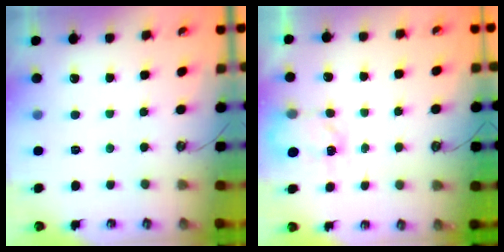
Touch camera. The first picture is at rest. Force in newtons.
{"total": 4.3, "press": 4.3, "slide": 0.4}